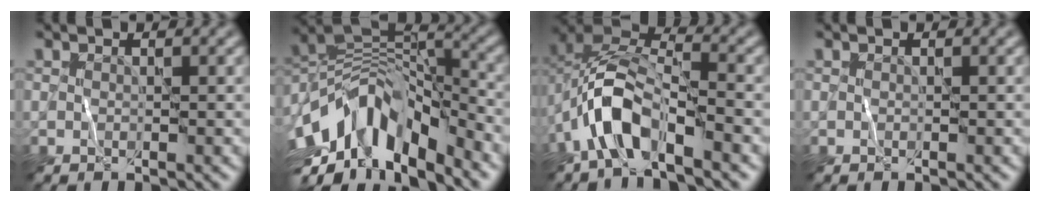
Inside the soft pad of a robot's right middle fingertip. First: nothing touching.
{"total": 11.8, "force": [-5.6, 5.5, 8.8], "torque": [-0.145, 0.011, -0.113]}
{"total": 6.6, "force": [-3.4, 2.8, 4.9], "torque": [-0.092, 0.008, -0.073]}
{"total": 0.0}